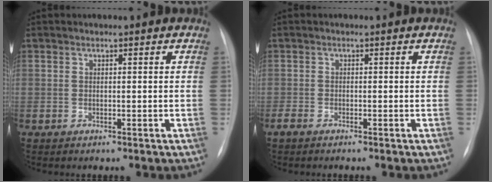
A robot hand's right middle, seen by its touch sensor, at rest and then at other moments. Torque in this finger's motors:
{"motor_torque": [0.04, -0.04, 0.00, 0.03]}